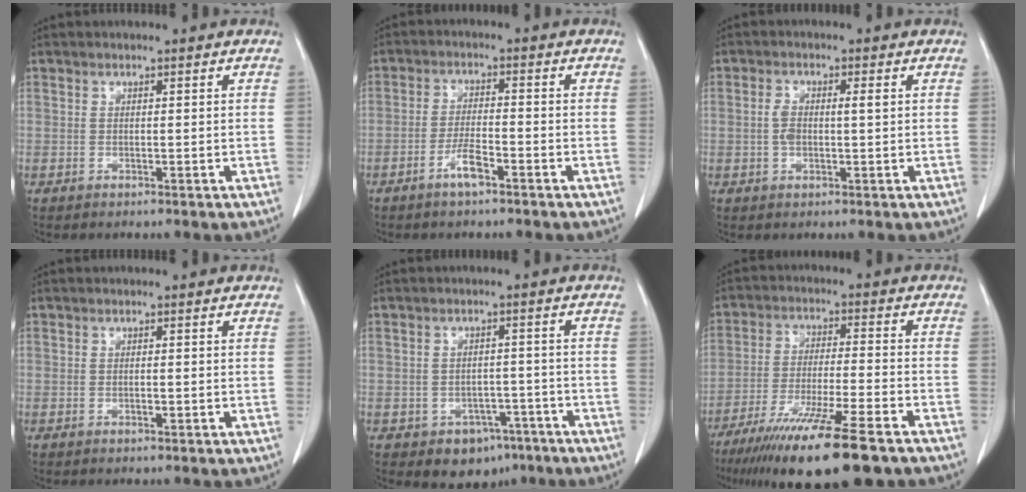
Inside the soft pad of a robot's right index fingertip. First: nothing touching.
{"total": 4.0, "force": [-2.5, 0.5, 3.1], "torque": [-0.062, 0.000, -0.049]}
{"total": 3.7, "force": [0.3, 1.3, 3.4], "torque": [-0.075, 0.012, 0.007]}
{"total": 0.7, "force": [-0.2, 0.2, 0.7], "torque": [-0.012, -0.001, -0.002]}
{"total": 6.2, "force": [-3.8, 4.3, 2.3], "torque": [-0.020, 0.010, -0.045]}
{"total": 18.5, "force": [-13.1, 1.2, 13.1], "torque": [-0.204, -0.050, -0.216]}